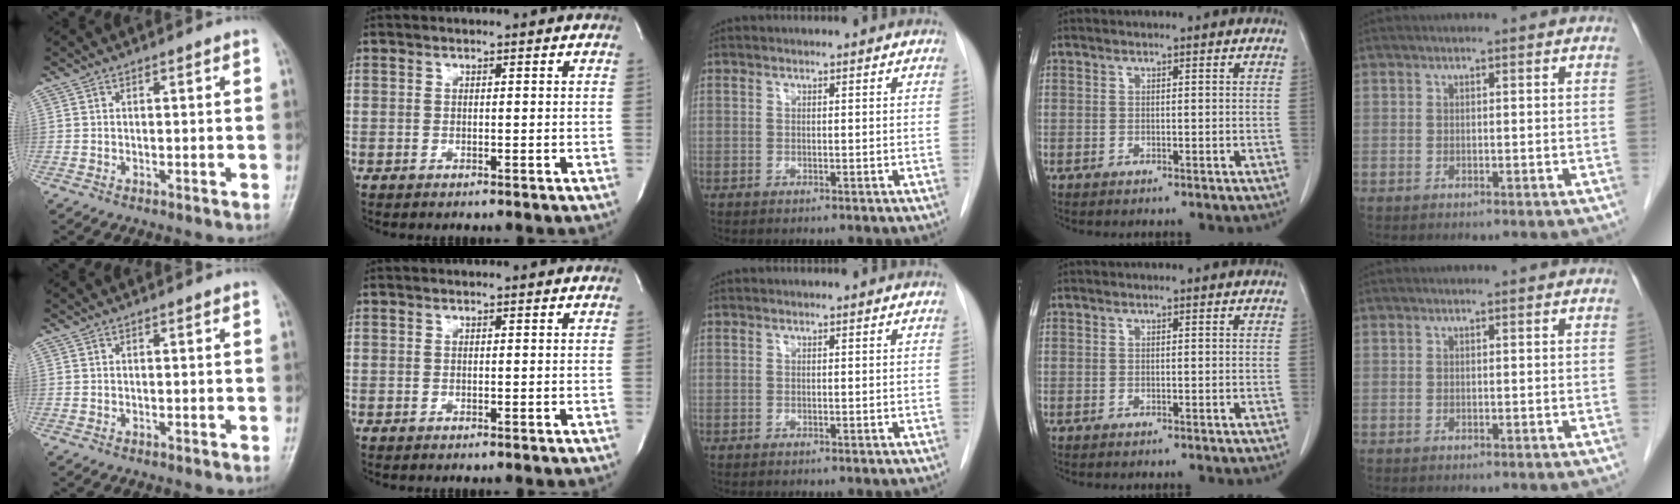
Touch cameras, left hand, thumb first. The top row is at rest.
{}